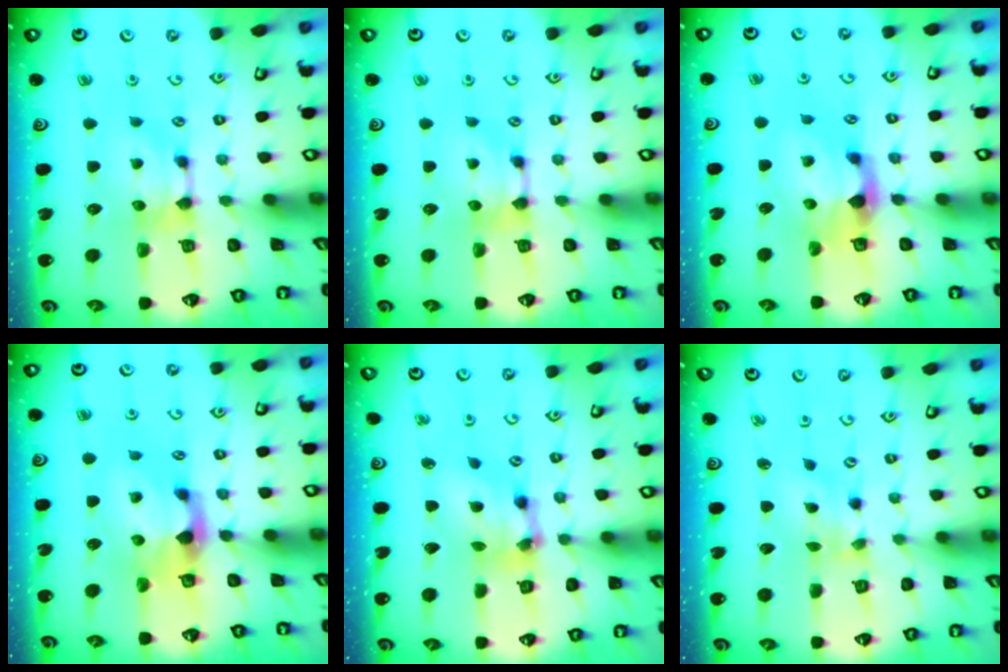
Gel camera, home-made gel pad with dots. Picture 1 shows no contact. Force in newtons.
{"total": 0.0}
{"total": 3.0, "press": 2.7, "slide": 1.4}
{"total": 3.0, "press": 2.6, "slide": 1.4}
{"total": 6.7, "press": 6.2, "slide": 2.6}
{"total": 1.1, "press": 0.3, "slide": 1.1}